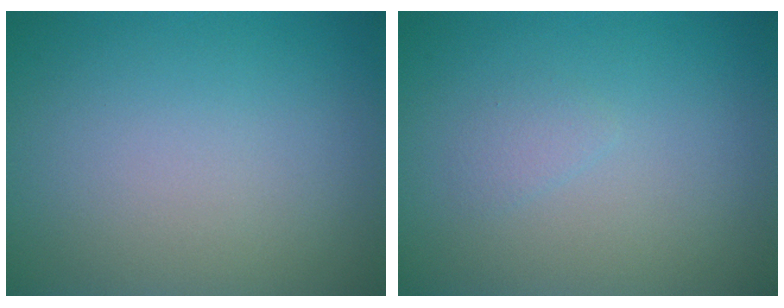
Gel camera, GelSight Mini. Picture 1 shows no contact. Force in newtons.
{"total": 0.8, "press": 0.8, "slide": 0.0}